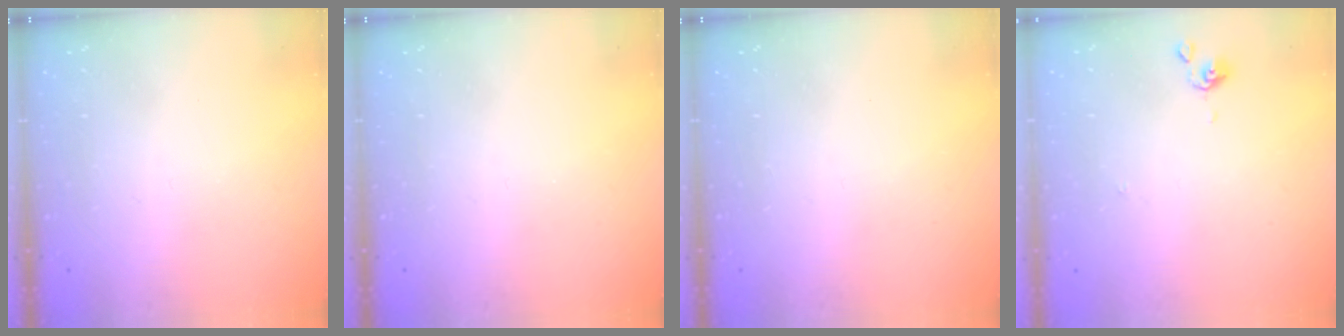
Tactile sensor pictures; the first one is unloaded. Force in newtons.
{"total": 0.0}
{"total": 0.0}
{"total": 0.0}